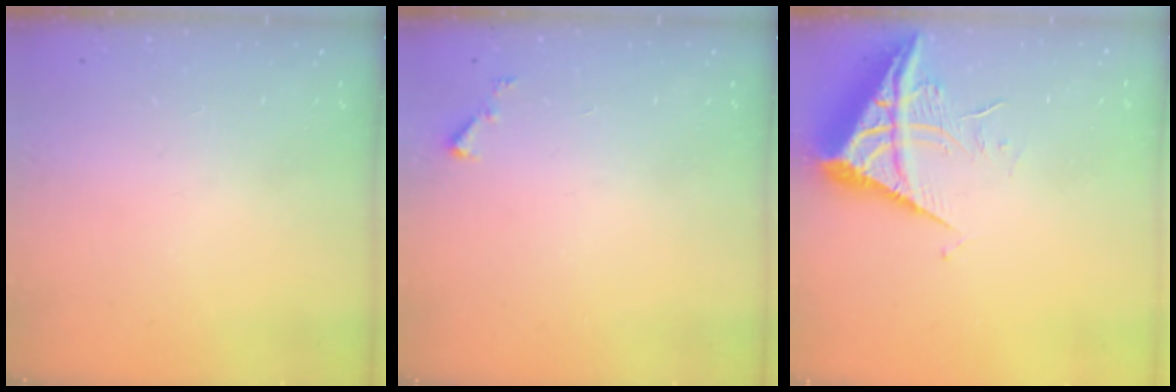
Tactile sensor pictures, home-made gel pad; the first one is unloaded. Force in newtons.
{"total": 3.3, "press": 3.3, "slide": 0.3}
{"total": 7.8, "press": 7.7, "slide": 0.9}